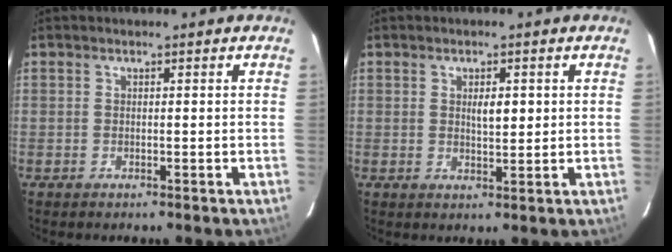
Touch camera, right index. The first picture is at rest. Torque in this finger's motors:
{"motor_torque": [0.04, -0.01, 0.06, 0.03]}